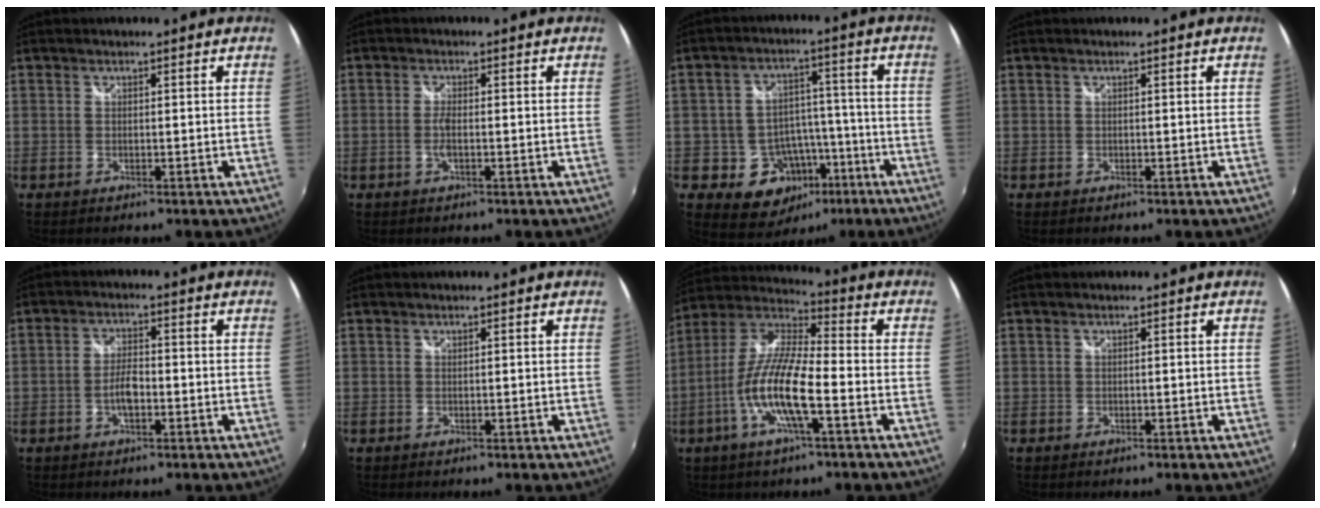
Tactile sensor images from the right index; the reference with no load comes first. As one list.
[{"total": 2.3, "force": [-0.6, 0.4, 2.2], "torque": [-0.047, -0.002, -0.012]}, {"total": 11.6, "force": [-5.4, 9.3, 4.5], "torque": [-0.092, 0.031, -0.057]}, {"total": 0.0}, {"total": 4.1, "force": [-1.5, 1.6, 3.5], "torque": [-0.071, 0.004, -0.027]}, {"total": 0.0}, {"total": 13.6, "force": [-4.9, 2.8, 12.4], "torque": [-0.250, -0.007, -0.098]}, {"total": 0.0}]